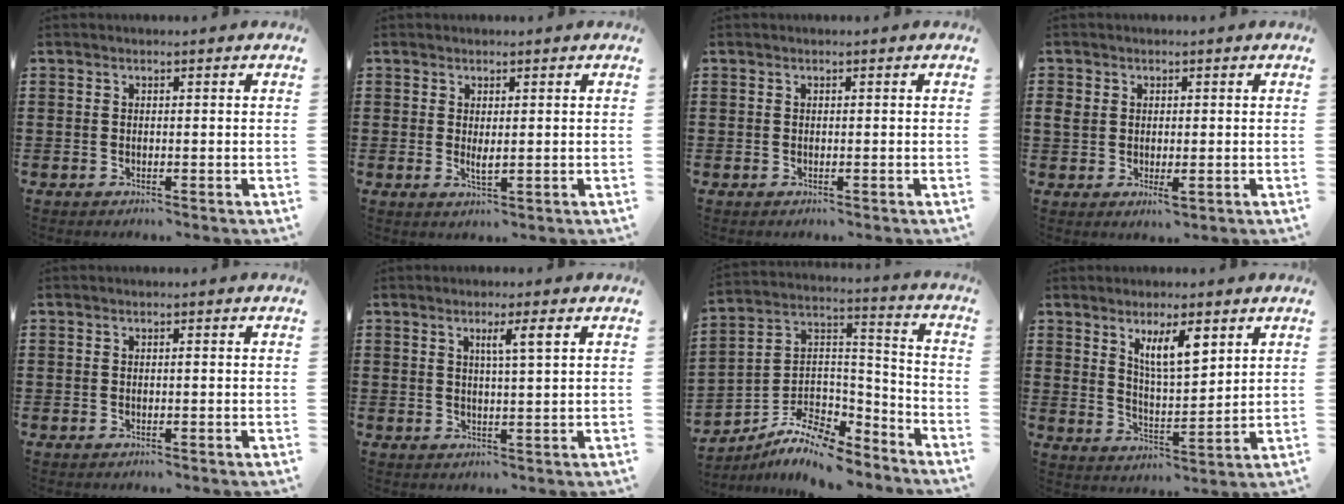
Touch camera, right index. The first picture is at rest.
{"total": 1.9, "force": [0.3, 0.4, 1.8], "torque": [-0.034, -0.002, 0.006]}
{"total": 0.0}
{"total": 3.0, "force": [0.1, 1.9, 2.3], "torque": [-0.060, -0.003, -0.001]}
{"total": 0.0}
{"total": 3.2, "force": [1.2, -0.1, 2.9], "torque": [-0.060, -0.002, 0.017]}
{"total": 9.4, "force": [-7.7, 3.6, 4.2], "torque": [-0.088, 0.018, -0.151]}
{"total": 7.0, "force": [3.8, 2.2, 5.4], "torque": [-0.109, 0.003, 0.063]}